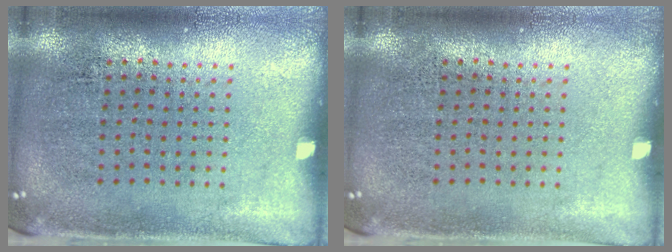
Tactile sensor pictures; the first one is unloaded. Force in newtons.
{"total": 0.0}